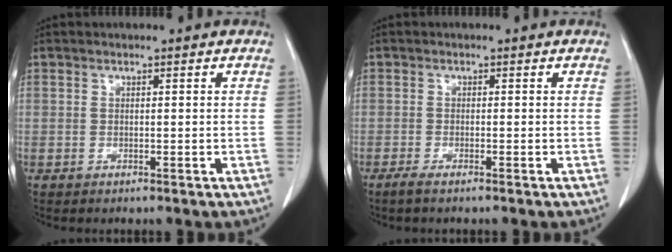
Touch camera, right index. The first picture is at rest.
{"total": 1.5, "force": [-1.1, 0.0, 1.0], "torque": [-0.023, -0.005, -0.023]}